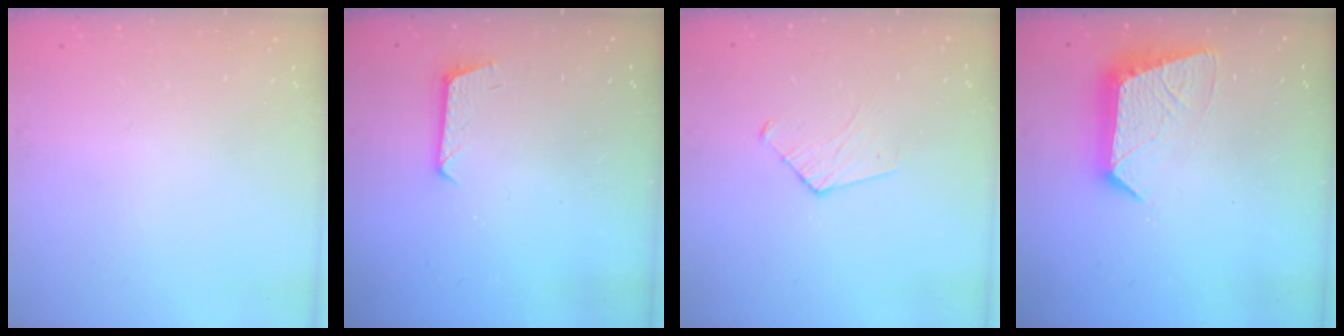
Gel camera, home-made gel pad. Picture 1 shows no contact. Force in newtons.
{"total": 6.7, "press": 6.7, "slide": 0.5}
{"total": 6.2, "press": 6.2, "slide": 0.5}
{"total": 11.5, "press": 11.4, "slide": 0.9}